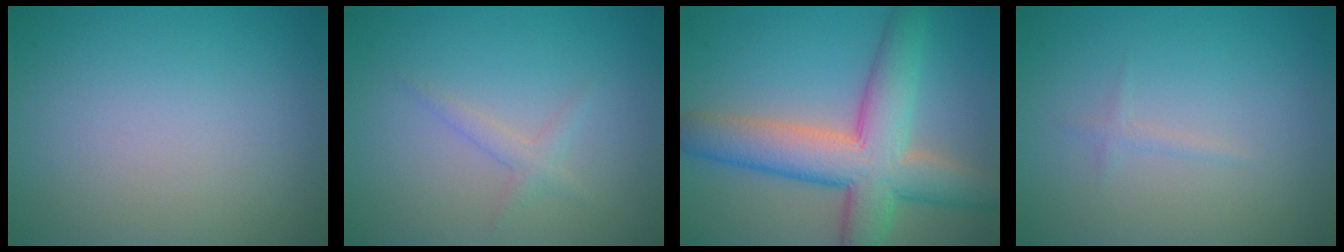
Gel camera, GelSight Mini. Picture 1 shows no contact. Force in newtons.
{"total": 1.4, "press": 1.4, "slide": 0.1}
{"total": 9.1, "press": 9.1, "slide": 0.5}
{"total": 0.7, "press": 0.7, "slide": 0.1}